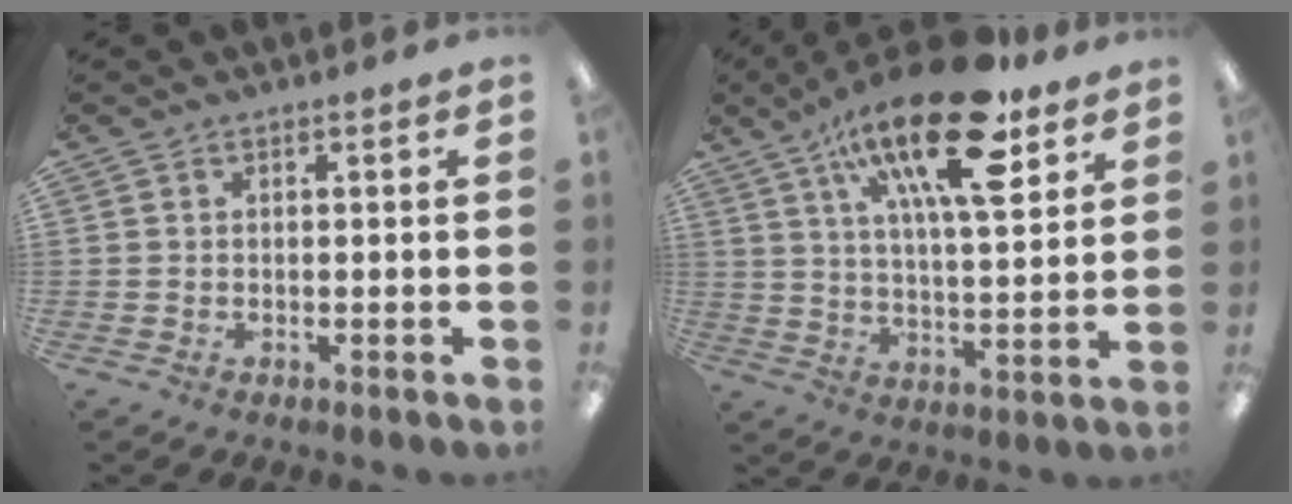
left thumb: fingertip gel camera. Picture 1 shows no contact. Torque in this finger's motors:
{"motor_torque": [0.70, 0.70, 1.90, -0.90, 0.31]}